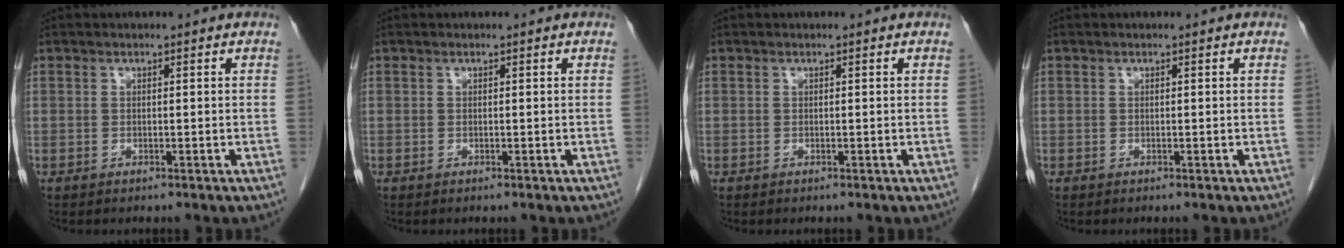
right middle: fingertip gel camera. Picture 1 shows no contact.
{"total": 0.0}
{"total": 0.0}
{"total": 0.0}